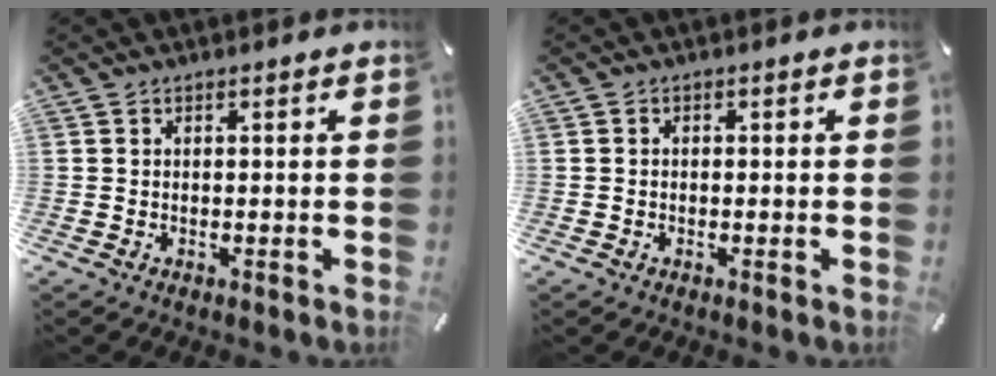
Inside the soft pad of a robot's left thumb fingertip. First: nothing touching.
{"total": 0.8, "force": [-0.3, 0.7, 0.3], "torque": [-0.005, 0.003, -0.008]}